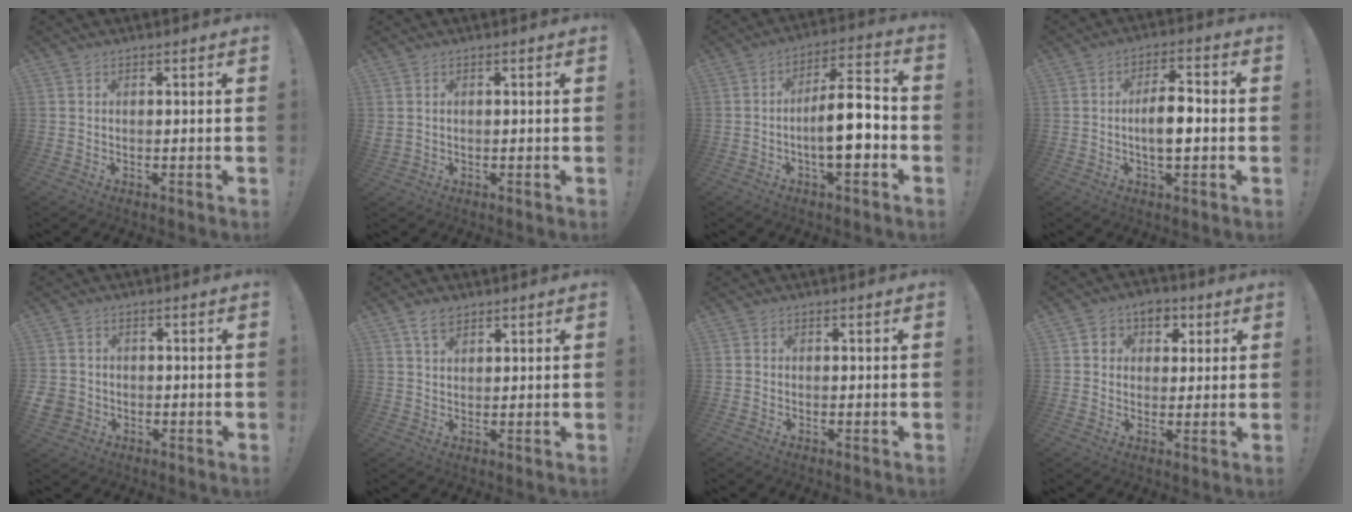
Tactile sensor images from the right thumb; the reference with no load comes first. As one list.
[{"total": 1.3, "force": [0.7, 0.8, 0.7], "torque": [-0.015, 0.003, 0.013]}, {"total": 13.3, "force": [-3.1, 4.1, 12.3], "torque": [-0.196, 0.013, -0.054]}, {"total": 7.2, "force": [-1.1, 3.0, 6.5], "torque": [-0.117, 0.007, -0.026]}, {"total": 4.0, "force": [-0.8, 3.6, 1.5], "torque": [-0.039, -0.001, -0.017]}, {"total": 4.3, "force": [2.7, 2.5, 2.2], "torque": [-0.036, -0.006, 0.050]}, {"total": 0.8, "force": [-0.3, 0.6, 0.2], "torque": [-0.002, 0.003, -0.005]}, {"total": 6.4, "force": [1.3, 6.0, 1.8], "torque": [-0.023, 0.001, 0.027]}]